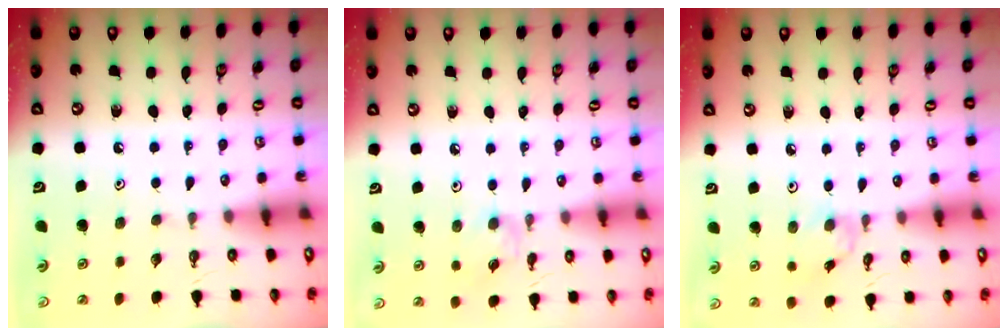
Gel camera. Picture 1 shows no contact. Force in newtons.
{"total": 3.7, "press": 3.6, "slide": 0.5}
{"total": 0.9, "press": 0.9, "slide": 0.3}